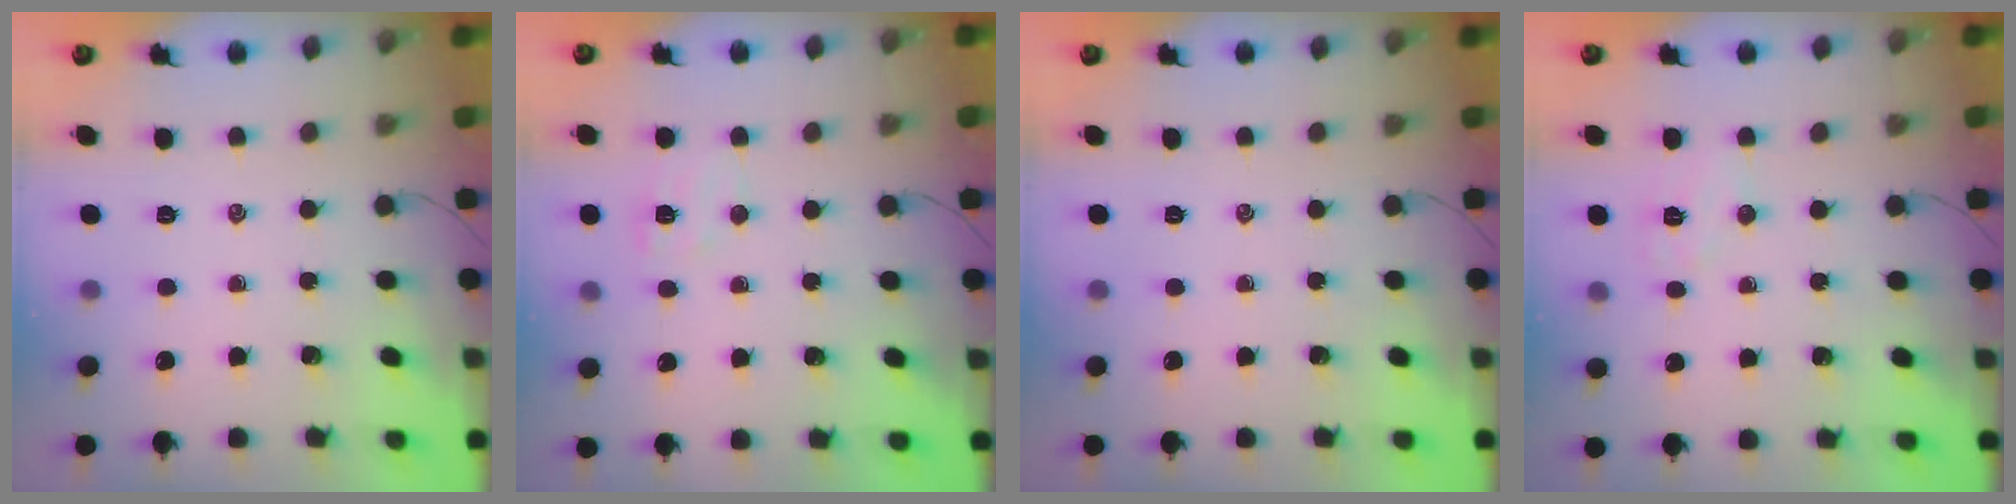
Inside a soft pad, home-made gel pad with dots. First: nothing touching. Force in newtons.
{"total": 6.0, "press": 5.8, "slide": 1.4}
{"total": 0.0}
{"total": 5.7, "press": 5.6, "slide": 0.9}